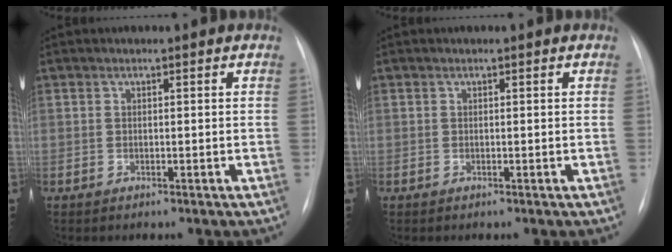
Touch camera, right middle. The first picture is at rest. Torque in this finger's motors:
{"motor_torque": [0.00, 0.00, 0.00, 0.00]}